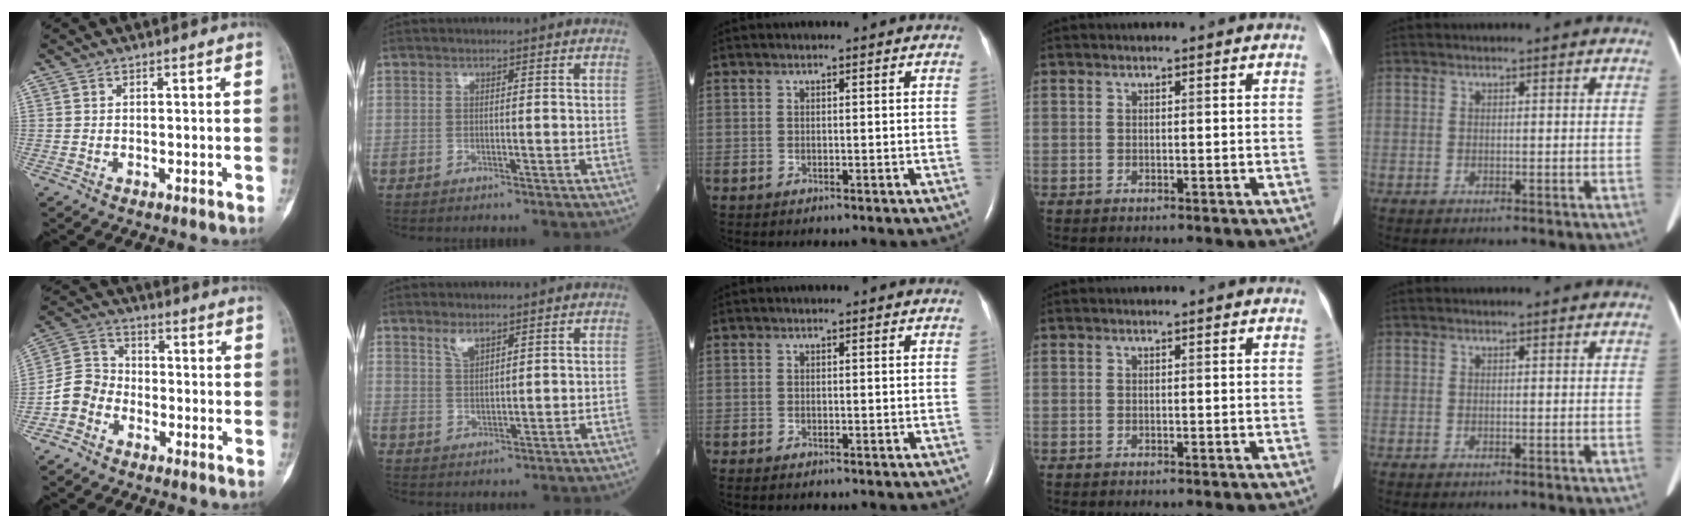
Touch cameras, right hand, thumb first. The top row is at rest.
{"thumb": {"total": 6.7, "force": [-3.2, 5.4, 2.1], "torque": [-0.027, 0.032, -0.075]}, "index": {"total": 2.3, "force": [1.8, 0.7, 1.3], "torque": [-0.027, -0.001, 0.039]}, "middle": {"total": 0.8, "force": [-0.6, 0.1, 0.5], "torque": [-0.014, -0.004, -0.007]}}